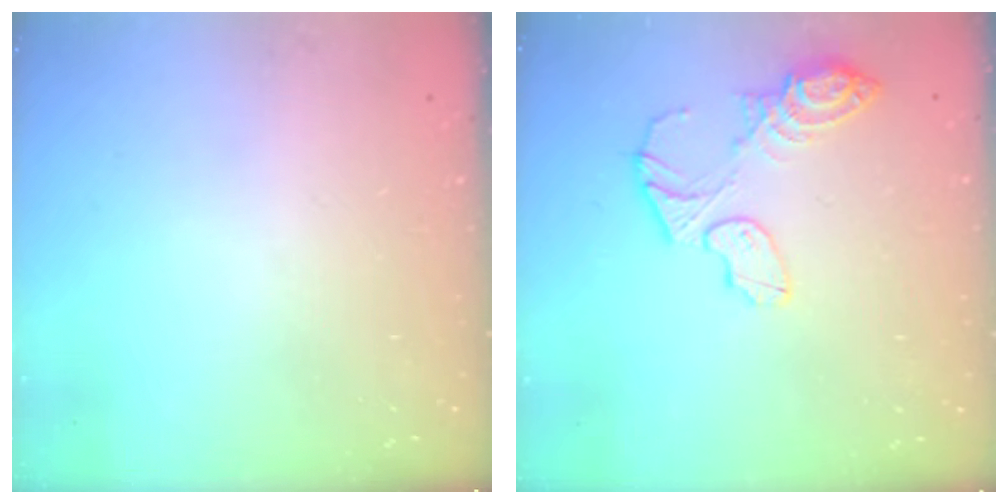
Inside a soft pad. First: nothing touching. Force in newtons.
{"total": 10.8, "press": 10.8, "slide": 1.1}